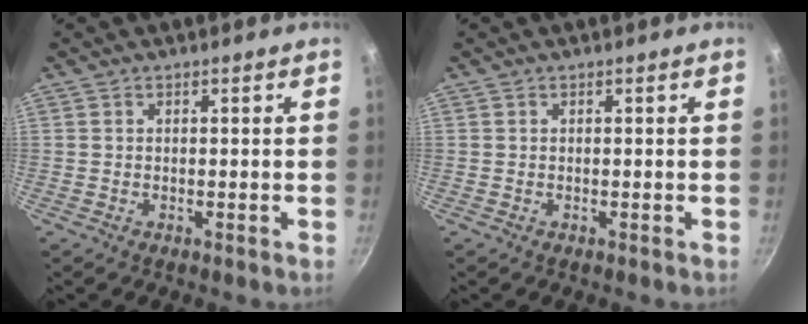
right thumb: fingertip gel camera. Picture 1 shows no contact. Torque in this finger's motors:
{"motor_torque": [-0.01, 0.00, 0.07, -0.07, 0.00]}